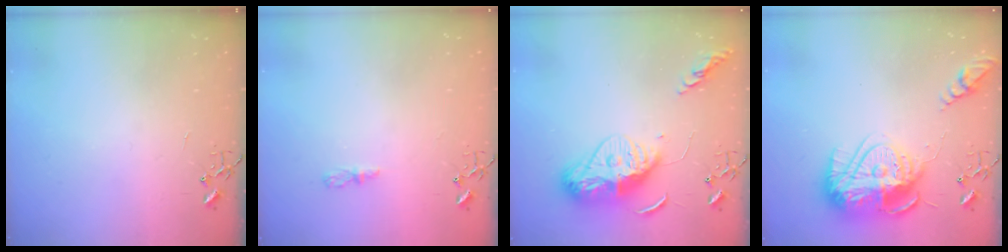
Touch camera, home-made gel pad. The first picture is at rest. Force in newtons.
{"total": 4.0, "press": 4.0, "slide": 0.5}
{"total": 15.2, "press": 15.2, "slide": 1.3}
{"total": 18.9, "press": 18.9, "slide": 1.6}